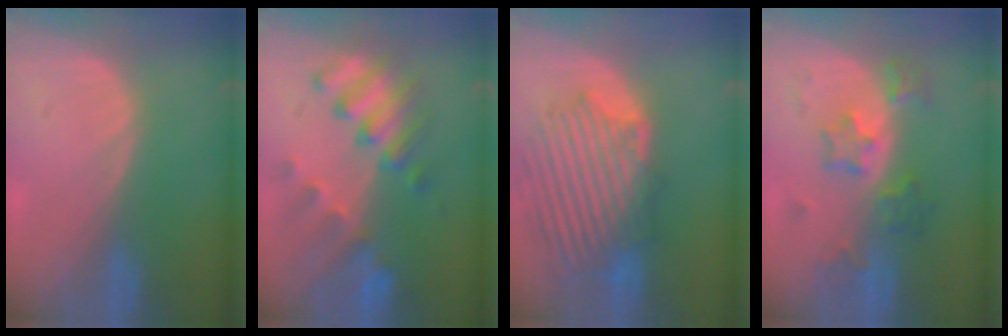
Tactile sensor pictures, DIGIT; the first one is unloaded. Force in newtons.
{"total": 9.2, "press": 8.4, "slide": 3.9}
{"total": 10.9, "press": 10.5, "slide": 2.9}
{"total": 6.1, "press": 5.9, "slide": 1.7}